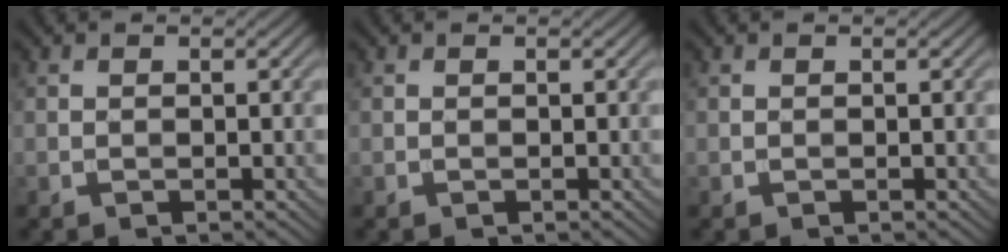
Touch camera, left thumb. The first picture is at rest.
{"total": 0.0}
{"total": 0.0}